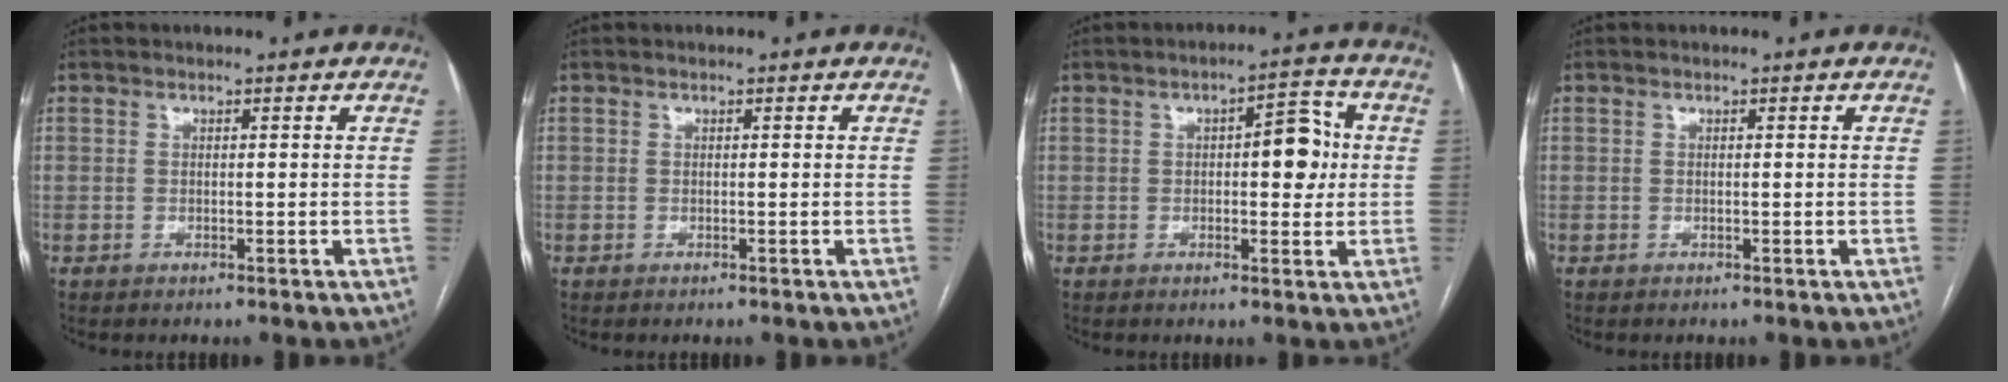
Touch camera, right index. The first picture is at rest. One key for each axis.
{"total": 0.0}
{"total": 6.5, "fx": 0.6, "fy": 2.6, "fz": 6.0, "tx": -0.076, "ty": 0.020, "tz": 0.008}
{"total": 0.0}